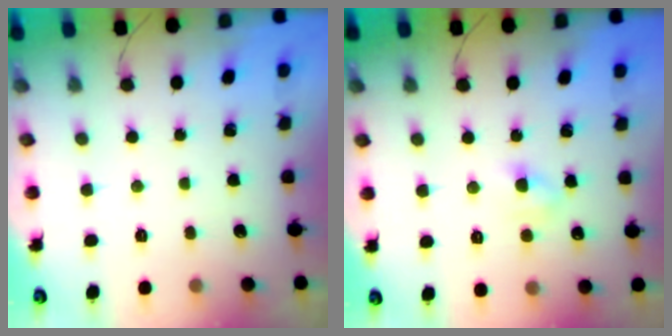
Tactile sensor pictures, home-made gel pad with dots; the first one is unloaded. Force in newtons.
{"total": 4.3, "press": 4.0, "slide": 1.5}